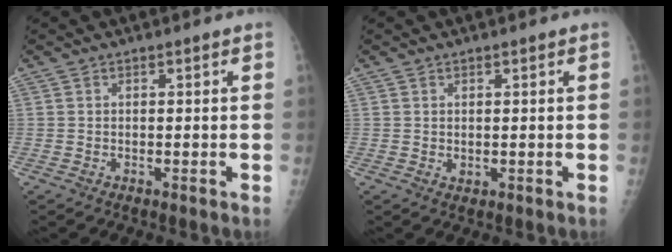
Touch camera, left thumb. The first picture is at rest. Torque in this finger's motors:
{"motor_torque": [-0.22, 0.01, 0.11, -0.04, 0.00]}